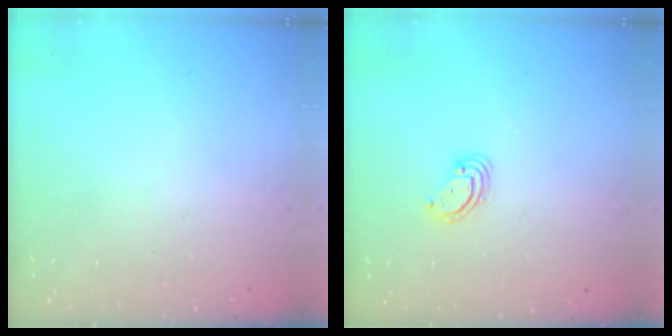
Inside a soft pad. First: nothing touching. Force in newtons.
{"total": 2.9, "press": 2.9, "slide": 0.2}